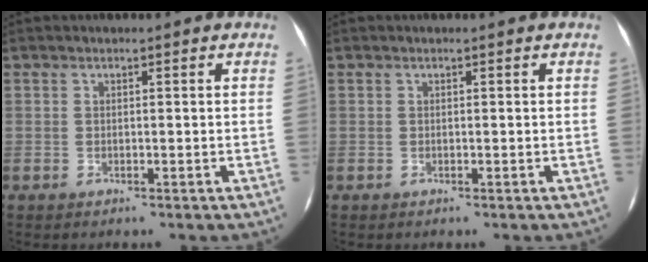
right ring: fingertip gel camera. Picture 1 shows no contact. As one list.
[{"total": 0.0}]